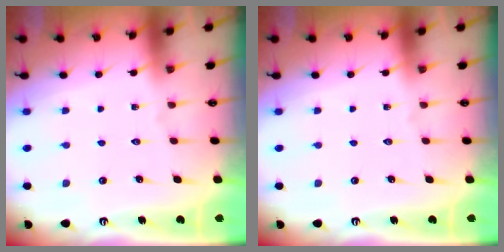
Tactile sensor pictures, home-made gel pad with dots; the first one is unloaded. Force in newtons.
{"total": 0.0}